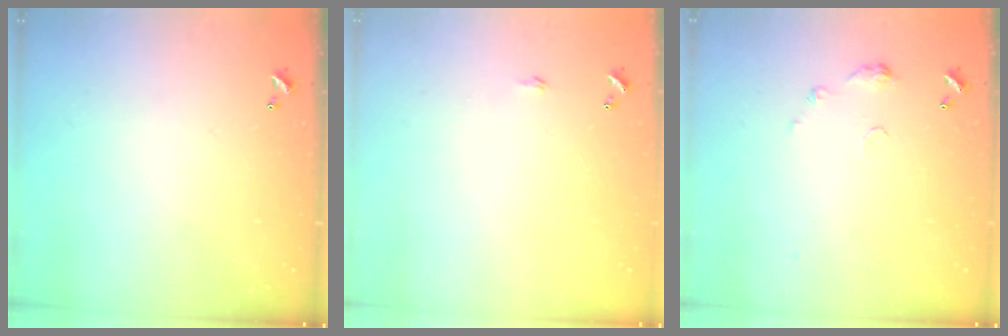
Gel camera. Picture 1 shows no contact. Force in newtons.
{"total": 0.6, "press": 0.6, "slide": 0.2}
{"total": 4.7, "press": 4.6, "slide": 0.7}